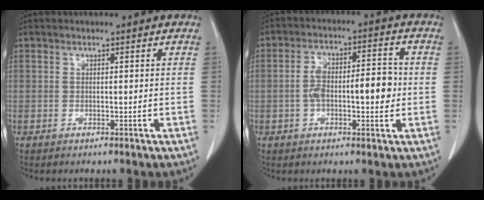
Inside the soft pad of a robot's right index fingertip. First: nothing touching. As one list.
[{"total": 8.8, "force": [-0.8, 3.1, 8.3], "torque": [-0.151, 0.022, -0.012]}]